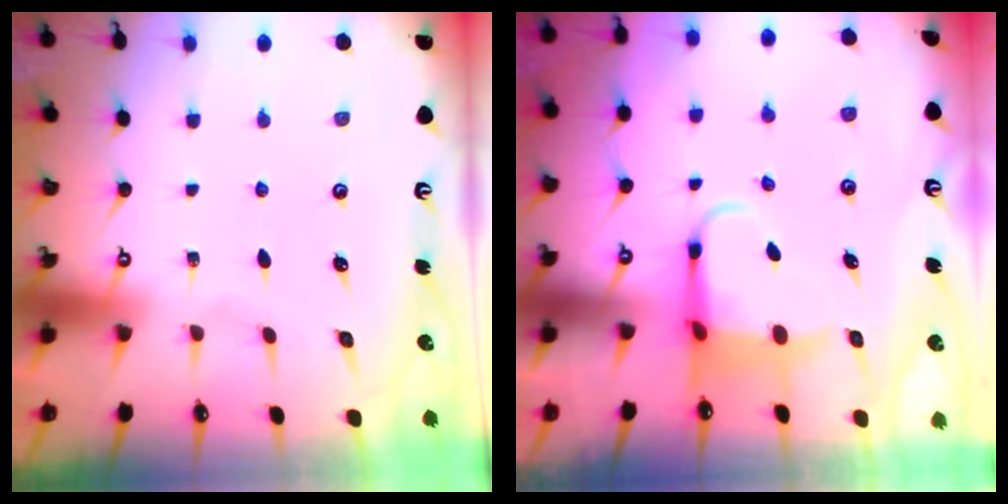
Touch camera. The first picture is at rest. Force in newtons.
{"total": 5.7, "press": 5.5, "slide": 1.3}